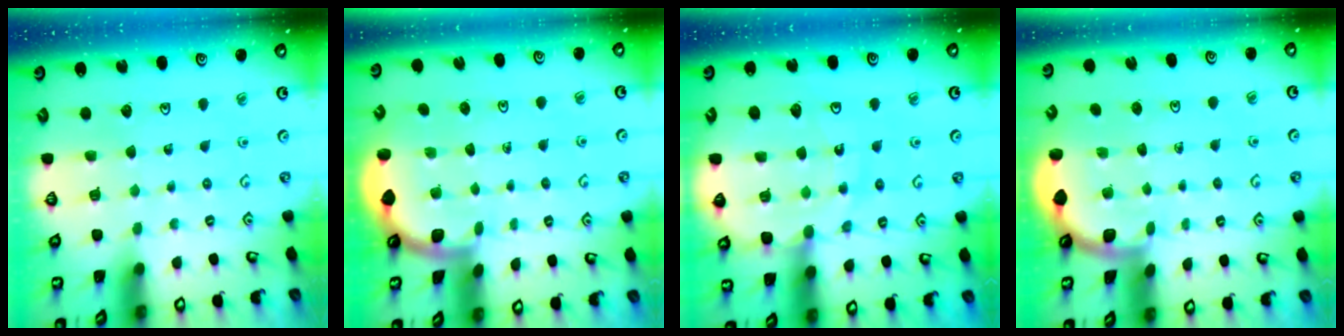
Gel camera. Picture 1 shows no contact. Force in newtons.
{"total": 1.9, "press": 1.9, "slide": 0.0}
{"total": 12.8, "press": 12.8, "slide": 1.4}
{"total": 1.9, "press": 1.9, "slide": 0.0}